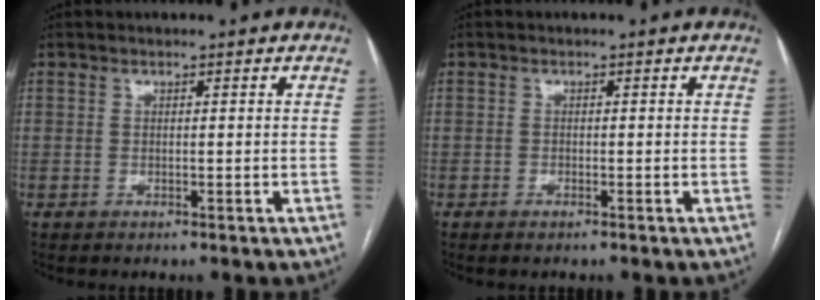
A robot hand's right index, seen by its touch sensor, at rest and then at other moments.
{"total": 0.7, "force": [-0.6, 0.2, 0.4], "torque": [-0.010, -0.001, -0.008]}